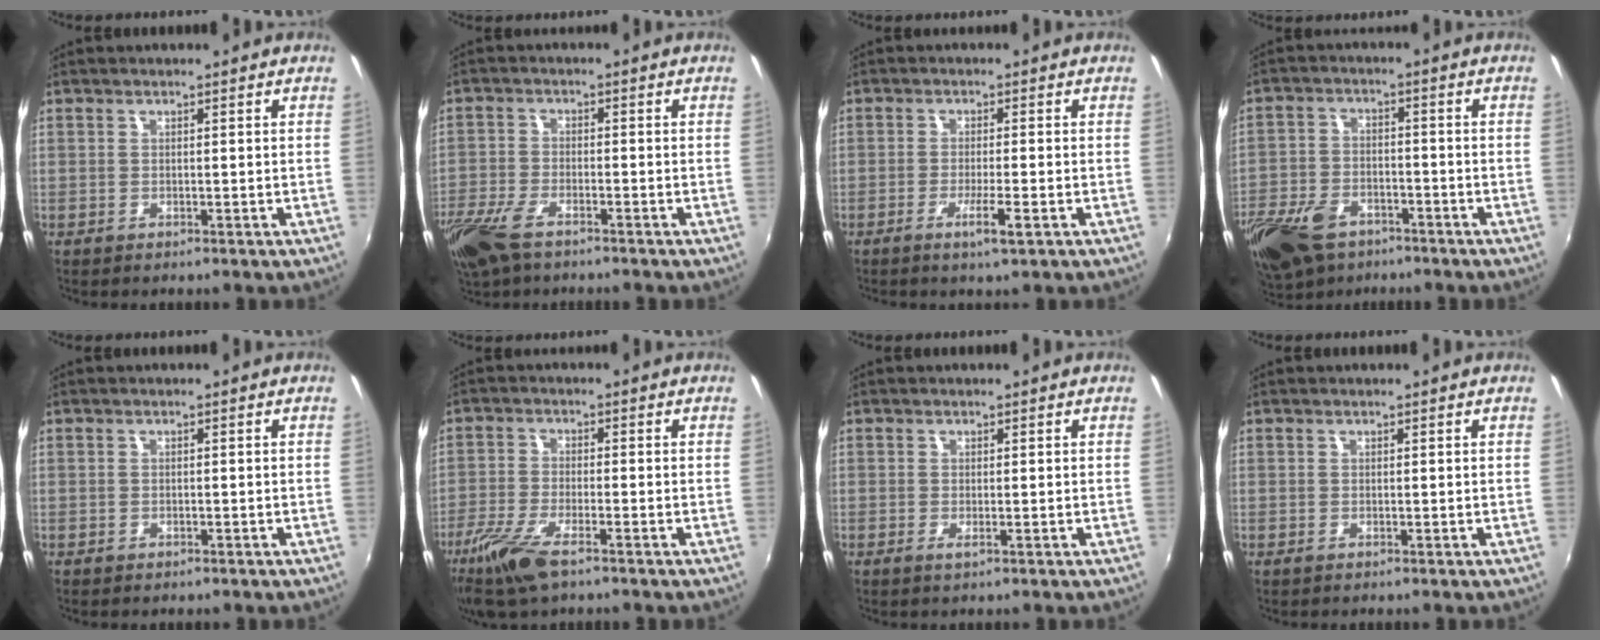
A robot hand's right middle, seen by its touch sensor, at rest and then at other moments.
{"total": 9.0, "force": [-6.3, 3.6, 5.4], "torque": [-0.141, -0.022, -0.126]}
{"total": 3.7, "force": [-1.7, -0.1, 3.3], "torque": [-0.062, -0.007, -0.030]}
{"total": 14.0, "force": [-8.8, 8.0, 7.3], "torque": [-0.180, -0.013, -0.163]}
{"total": 1.1, "force": [-0.7, 0.7, 0.2], "torque": [-0.009, -0.001, -0.008]}
{"total": 9.5, "force": [-6.2, 2.5, 6.7], "torque": [-0.161, -0.025, -0.124]}
{"total": 1.0, "force": [-0.3, 0.0, 0.9], "torque": [-0.016, -0.001, -0.002]}
{"total": 0.0}